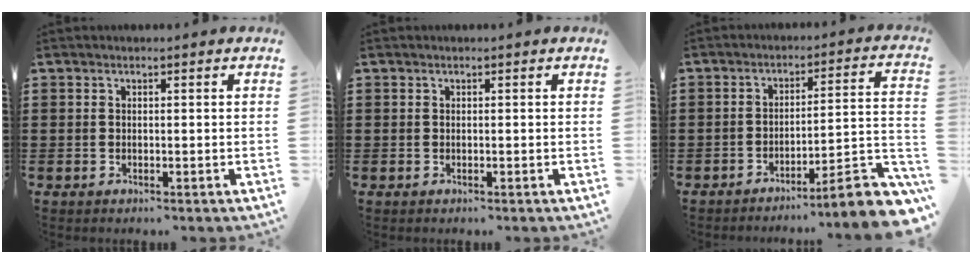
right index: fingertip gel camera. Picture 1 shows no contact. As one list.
[{"total": 0.0}, {"total": 7.6, "force": [-5.6, 0.3, 5.2], "torque": [-0.078, -0.007, -0.105]}]